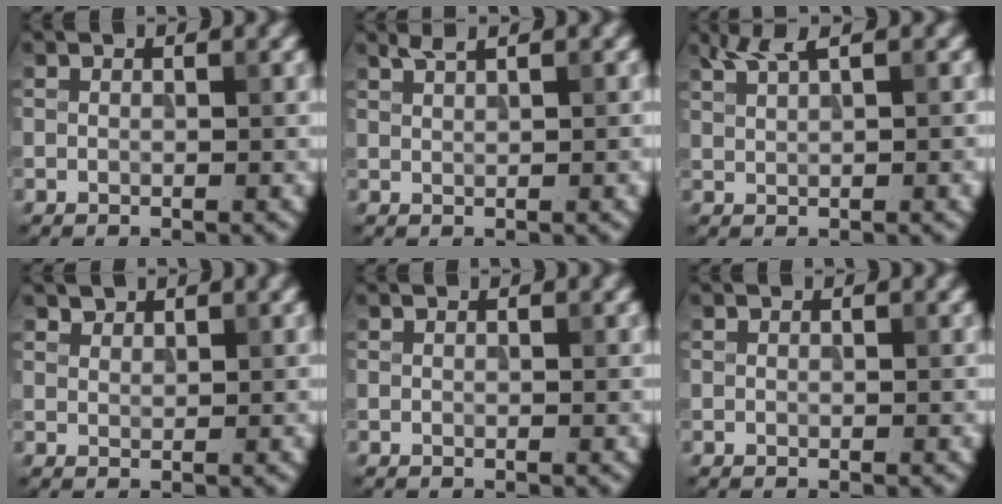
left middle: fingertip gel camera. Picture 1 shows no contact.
{"total": 1.9, "force": [1.2, 0.4, 1.4], "torque": [-0.020, 0.002, 0.026]}
{"total": 3.5, "force": [1.9, 0.8, 2.7], "torque": [-0.046, 0.008, 0.041]}
{"total": 1.2, "force": [1.1, 0.4, 0.1], "torque": [-0.002, 0.000, 0.023]}
{"total": 0.0}
{"total": 0.0}